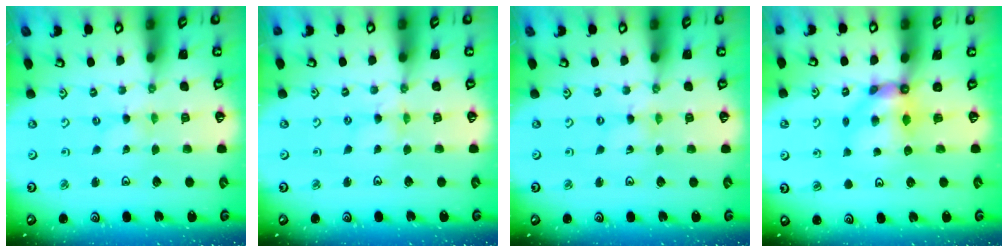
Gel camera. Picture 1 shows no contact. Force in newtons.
{"total": 1.5, "press": 1.4, "slide": 0.3}
{"total": 0.0}
{"total": 7.4, "press": 7.4, "slide": 0.4}